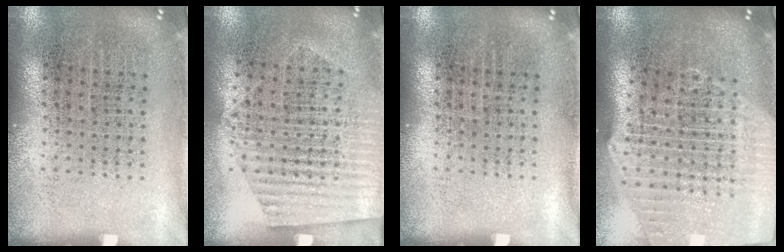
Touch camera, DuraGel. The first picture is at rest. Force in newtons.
{"total": 1.5, "press": 1.2, "slide": 0.9}
{"total": 0.0}
{"total": 2.7, "press": 2.3, "slide": 1.4}